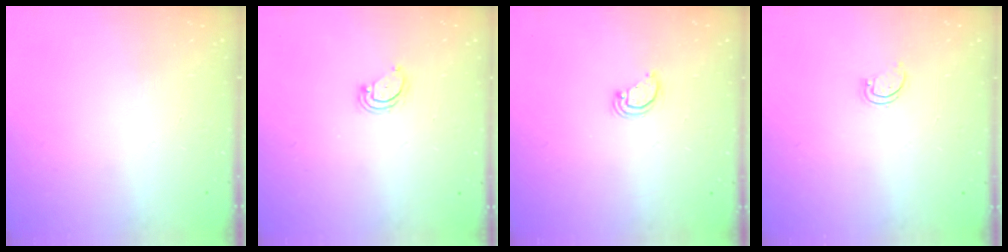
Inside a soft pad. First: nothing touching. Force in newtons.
{"total": 2.3, "press": 2.3, "slide": 0.2}
{"total": 3.5, "press": 3.5, "slide": 0.3}
{"total": 1.7, "press": 1.7, "slide": 0.3}